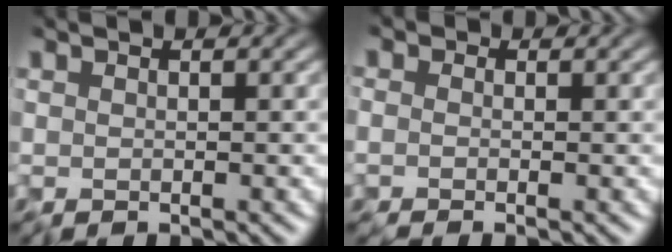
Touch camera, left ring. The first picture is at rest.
{"total": 0.8, "force": [0.0, 0.6, 0.4], "torque": [-0.010, 0.001, -0.020]}